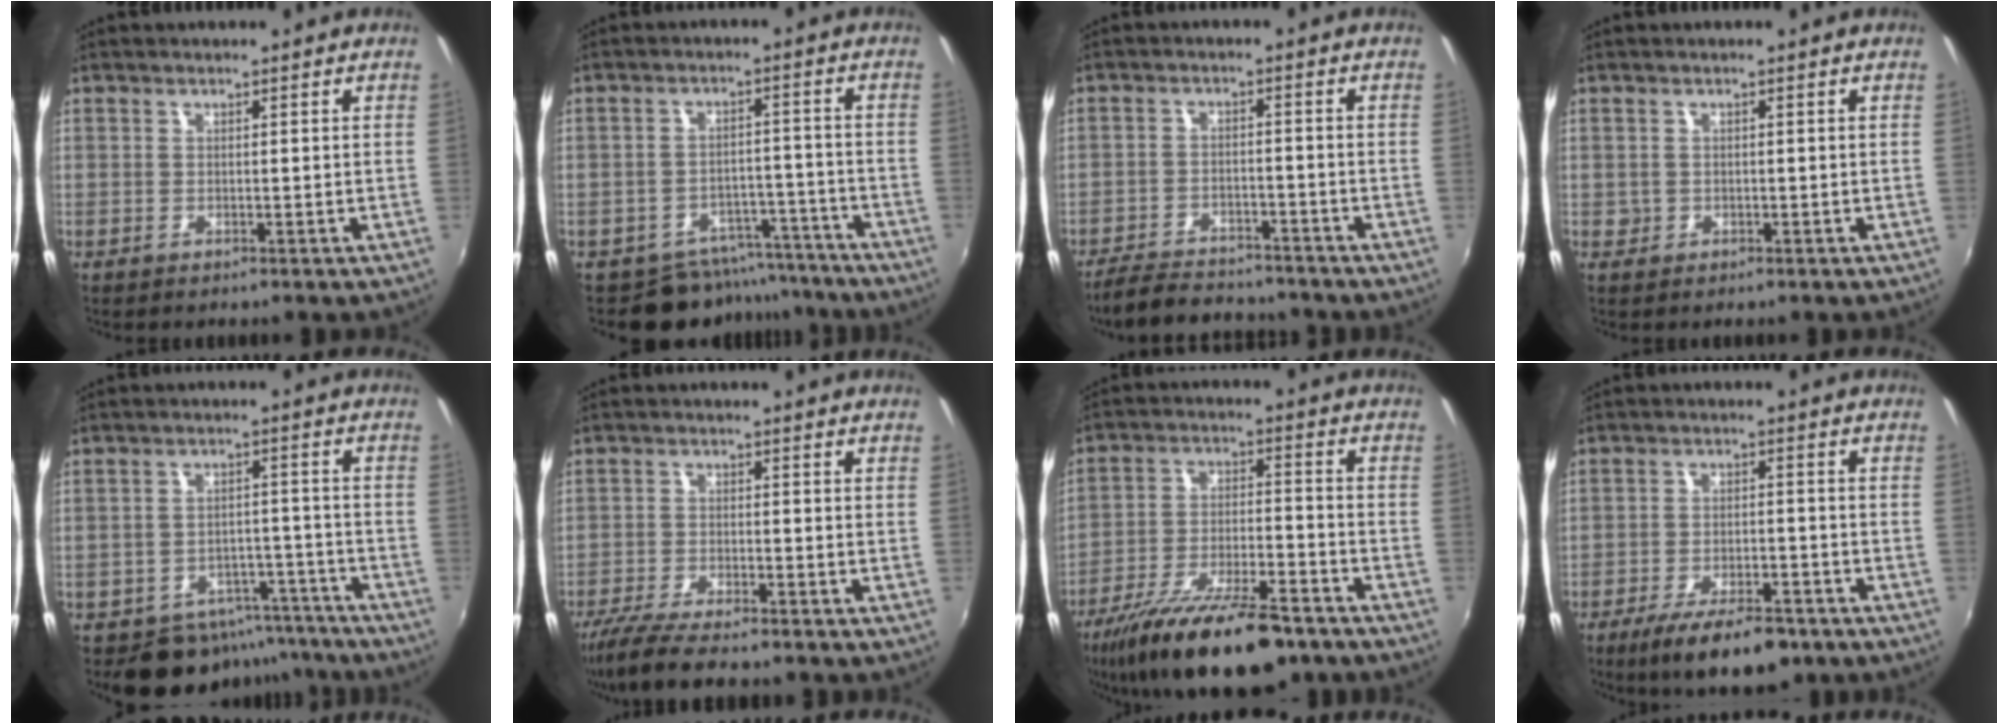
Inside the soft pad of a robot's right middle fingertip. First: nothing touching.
{"total": 10.1, "force": [-8.8, 4.9, 0.9], "torque": [-0.015, 0.032, -0.110]}
{"total": 11.1, "force": [-10.0, 3.2, 3.8], "torque": [-0.102, -0.009, -0.154]}
{"total": 1.5, "force": [-0.3, 1.5, 0.3], "torque": [-0.003, -0.003, -0.004]}
{"total": 11.5, "force": [-9.5, 6.1, 1.9], "torque": [-0.033, 0.030, -0.114]}
{"total": 9.2, "force": [-7.9, 1.3, 4.6], "torque": [-0.114, -0.031, -0.140]}
{"total": 21.0, "force": [-15.5, 6.2, 12.7], "torque": [-0.240, -0.044, -0.248]}
{"total": 12.2, "force": [-8.8, 4.1, 7.5], "torque": [-0.154, -0.023, -0.137]}